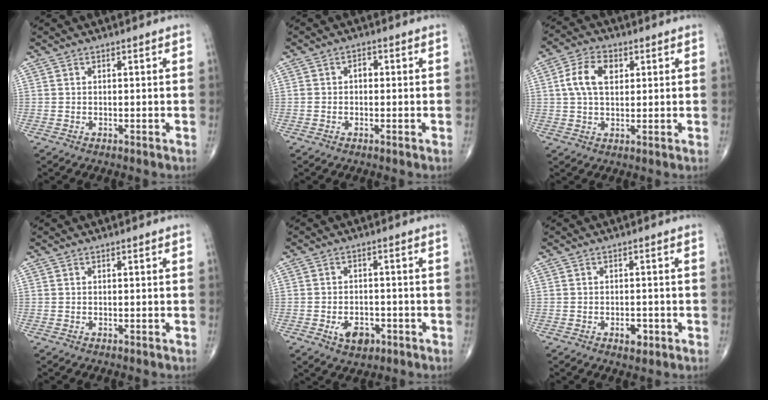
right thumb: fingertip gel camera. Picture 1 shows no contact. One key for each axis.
{"total": 1.8, "fx": -0.1, "fy": 1.3, "fz": 1.2, "tx": -0.011, "ty": 0.007, "tz": -0.005}
{"total": 7.7, "fx": 1.8, "fy": 4.8, "fz": 5.8, "tx": -0.107, "ty": 0.010, "tz": 0.032}
{"total": 0.0}
{"total": 5.3, "fx": -2.3, "fy": 3.4, "fz": 3.3, "tx": -0.037, "ty": 0.011, "tz": -0.031}
{"total": 2.6, "fx": -1.1, "fy": 1.5, "fz": 1.8, "tx": -0.018, "ty": 0.003, "tz": -0.014}